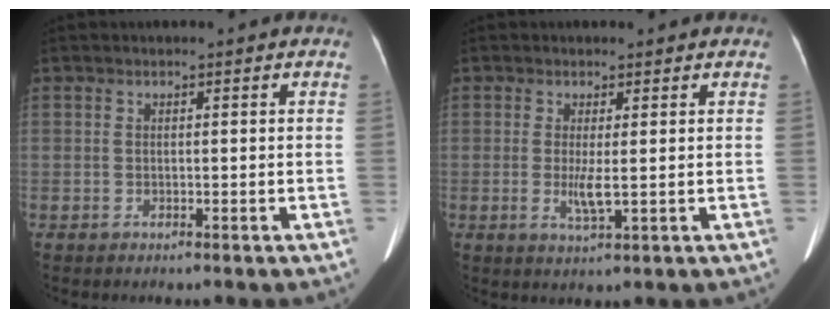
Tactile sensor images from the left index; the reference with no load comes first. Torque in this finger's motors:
{"motor_torque": [0.52, 0.05, 0.23, 0.10]}